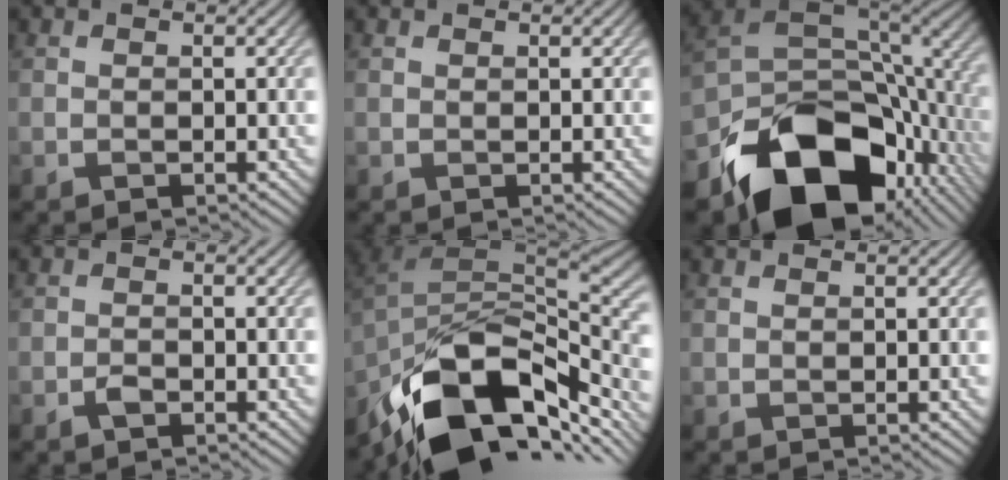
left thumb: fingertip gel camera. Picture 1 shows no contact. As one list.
[{"total": 0.0}, {"total": 17.2, "force": [-9.1, 10.5, 10.2], "torque": [-0.182, -0.046, -0.132]}, {"total": 1.1, "force": [-0.8, 0.6, 0.6], "torque": [-0.009, 0.002, -0.017]}, {"total": 16.2, "force": [-9.6, 8.3, 10.1], "torque": [-0.207, -0.016, -0.160]}, {"total": 0.0}]